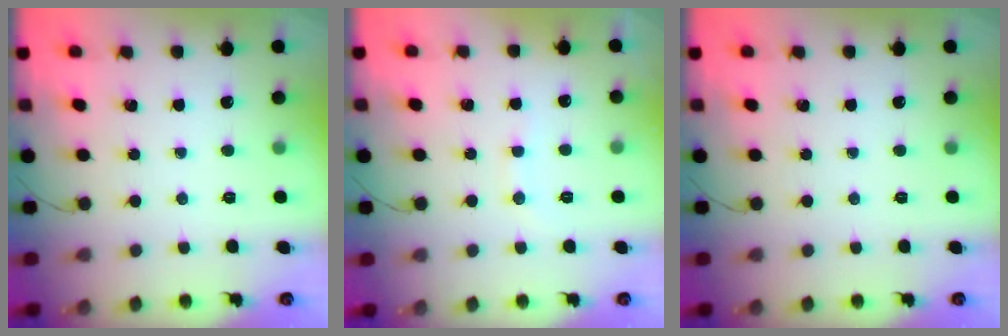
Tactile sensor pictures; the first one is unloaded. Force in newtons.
{"total": 6.3, "press": 6.3, "slide": 0.8}
{"total": 0.0}